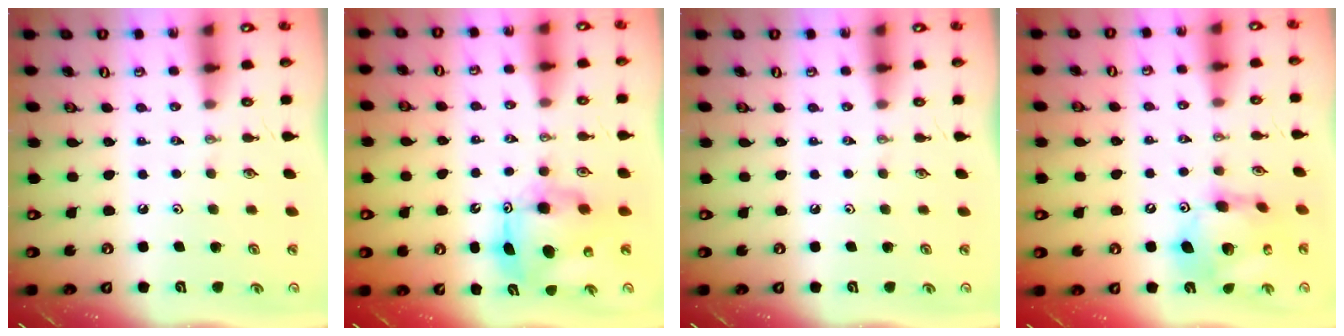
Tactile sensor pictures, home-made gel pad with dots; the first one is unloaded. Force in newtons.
{"total": 9.9, "press": 9.9, "slide": 0.8}
{"total": 0.0}
{"total": 14.4, "press": 14.3, "slide": 1.5}